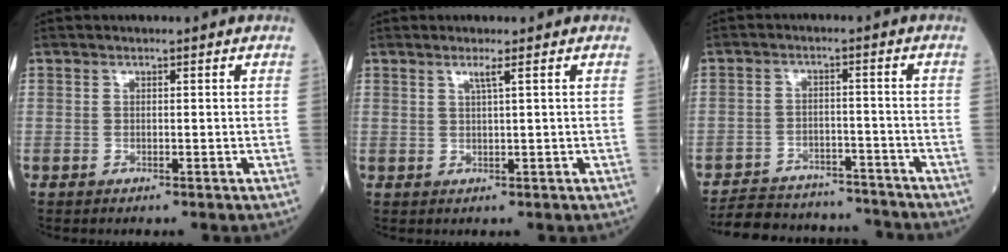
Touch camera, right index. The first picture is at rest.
{"total": 1.5, "force": [0.8, -0.5, 1.2], "torque": [-0.029, -0.005, 0.017]}
{"total": 14.1, "force": [-13.3, 4.0, 2.8], "torque": [-0.050, 0.020, -0.184]}